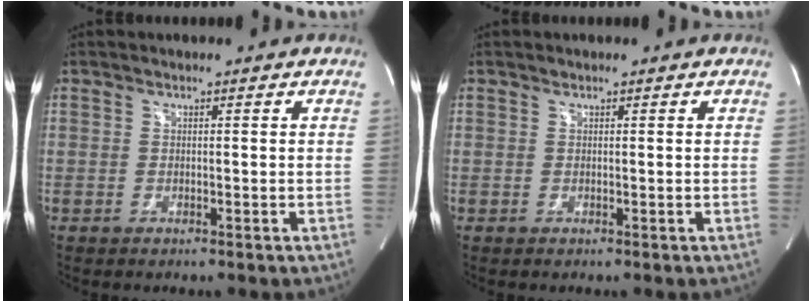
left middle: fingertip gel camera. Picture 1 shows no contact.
{"total": 0.0}